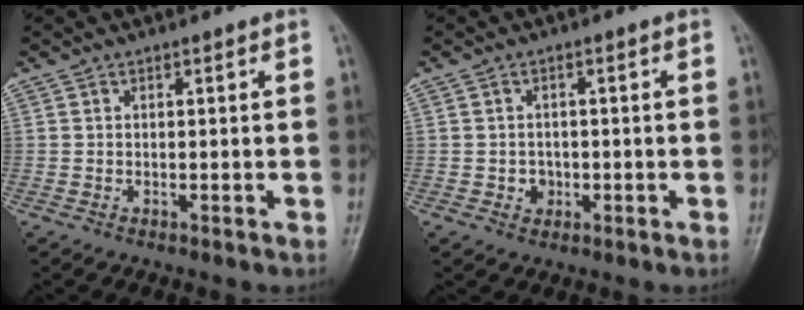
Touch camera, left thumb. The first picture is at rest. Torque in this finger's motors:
{"motor_torque": [-0.21, 0.04, 0.19, 0.13, -0.01]}